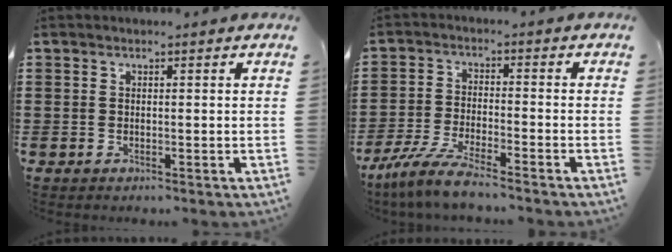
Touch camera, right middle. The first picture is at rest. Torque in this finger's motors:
{"motor_torque": [1.44, -0.70, 0.16, 0.09]}